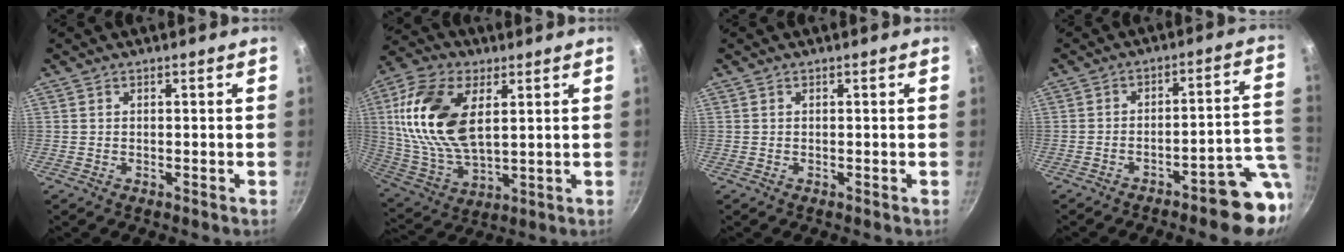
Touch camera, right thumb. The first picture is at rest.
{"total": 18.9, "force": [4.9, 10.5, 15.0], "torque": [-0.285, -0.008, 0.100]}
{"total": 0.0}
{"total": 10.9, "force": [-5.7, 2.6, 9.0], "torque": [-0.082, 0.051, -0.077]}